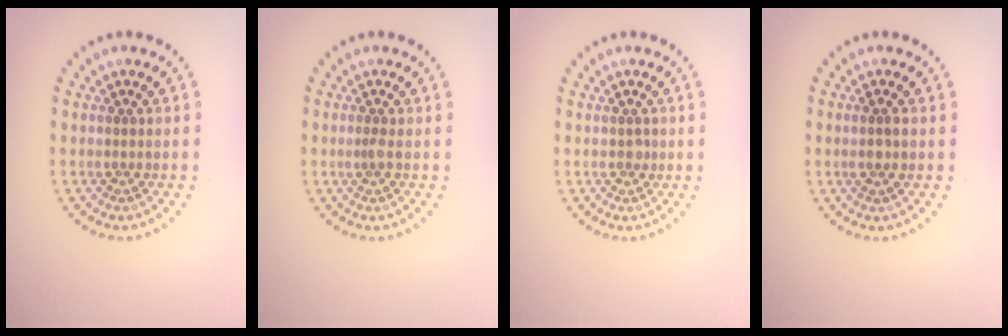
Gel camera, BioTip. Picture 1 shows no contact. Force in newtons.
{"total": 0.8, "press": 0.5, "slide": 0.6}
{"total": 0.6, "press": 0.5, "slide": 0.2}
{"total": 1.5, "press": 1.3, "slide": 0.6}